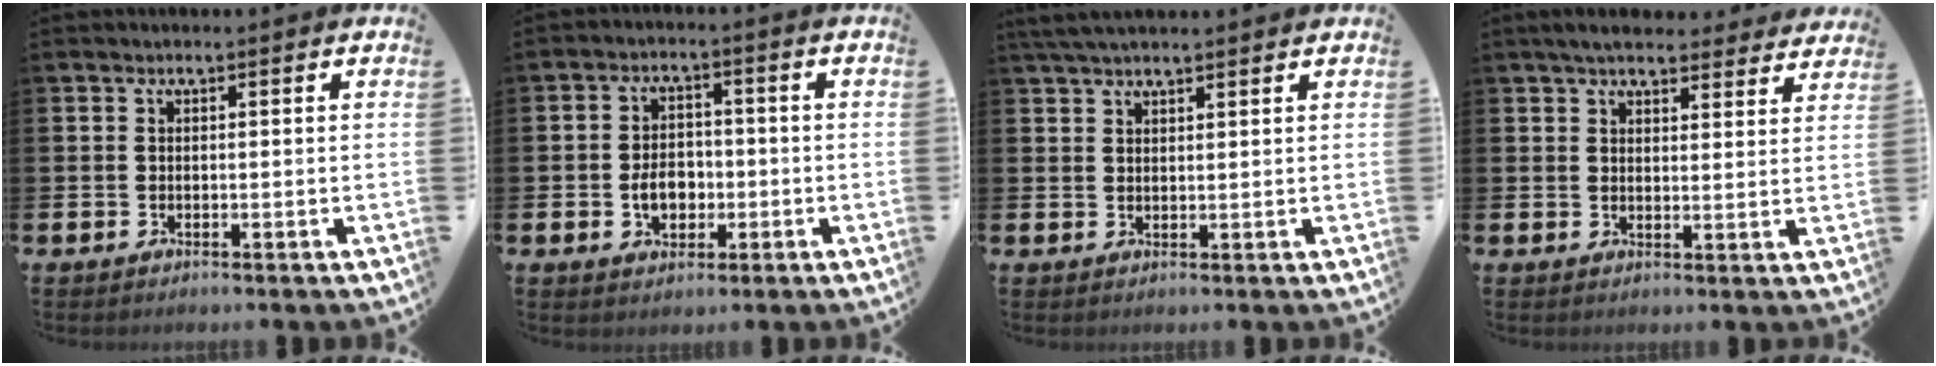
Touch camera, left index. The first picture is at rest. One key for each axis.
{"total": 4.5, "fx": -1.0, "fy": 3.3, "fz": 2.8, "tx": -0.036, "ty": -0.002, "tz": -0.026}
{"total": 3.3, "fx": 2.9, "fy": 0.6, "fz": 1.4, "tx": -0.032, "ty": -0.002, "tz": 0.055}
{"total": 4.9, "fx": 4.6, "fy": 1.2, "fz": 1.3, "tx": -0.028, "ty": -0.019, "tz": 0.081}